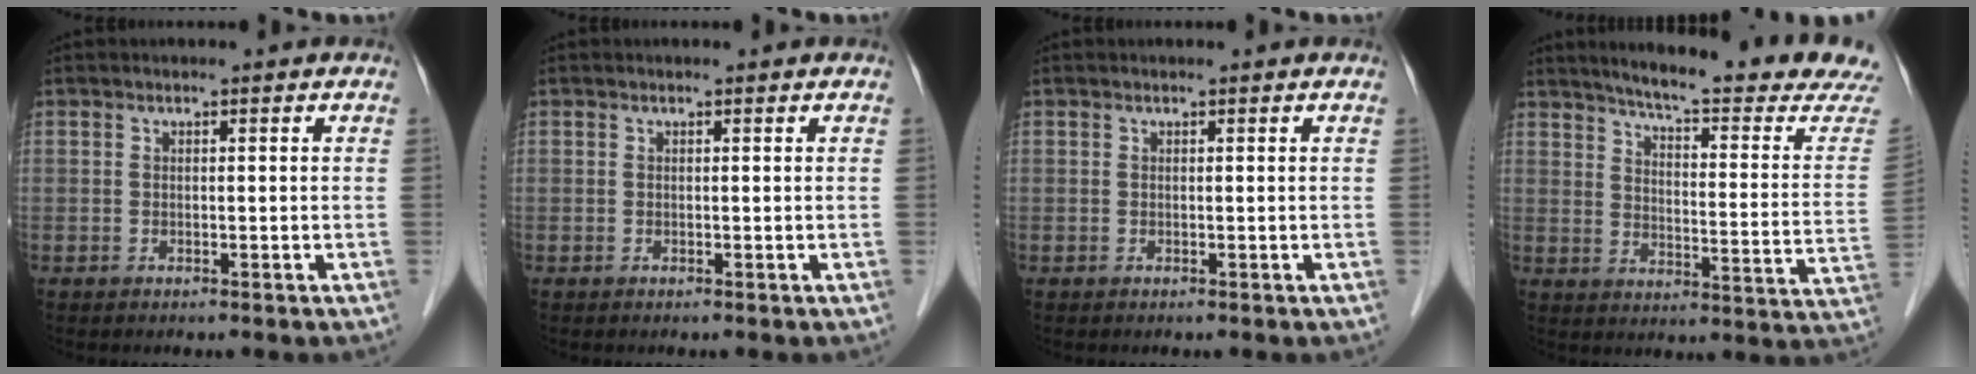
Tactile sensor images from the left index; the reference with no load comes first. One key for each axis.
{"total": 0.0}
{"total": 0.0}
{"total": 21.1, "fx": 19.4, "fy": -0.3, "fz": 8.4, "tx": -0.122, "ty": -0.092, "tz": 0.235}